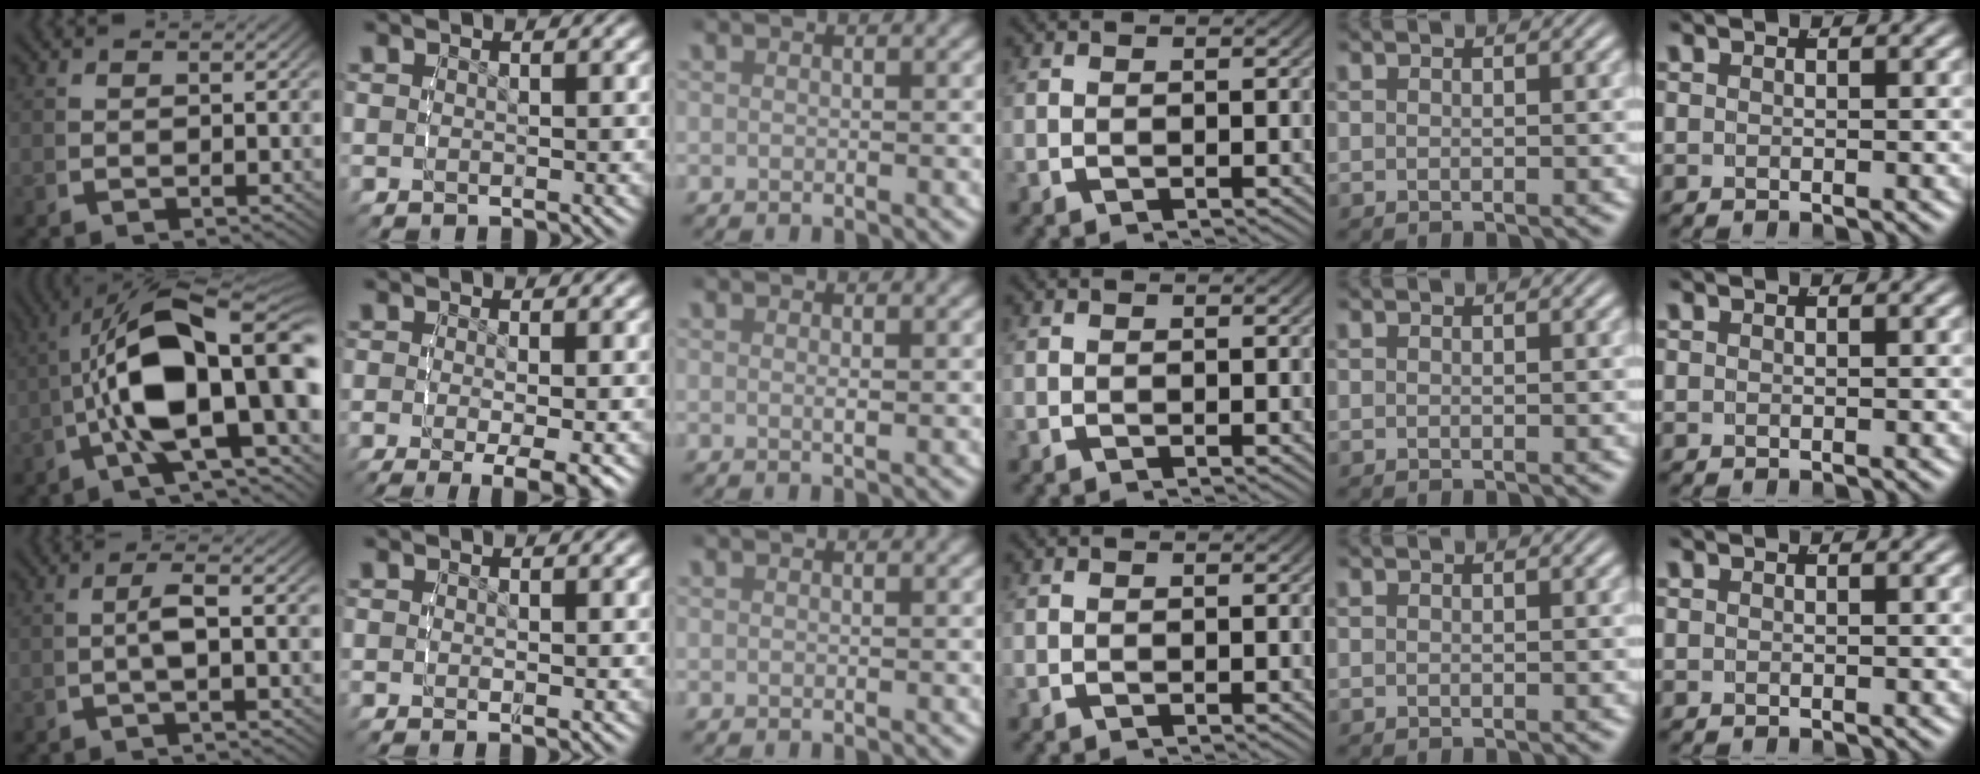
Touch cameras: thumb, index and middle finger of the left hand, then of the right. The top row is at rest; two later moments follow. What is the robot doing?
{"motion": "lift_and_place", "object": "button"}